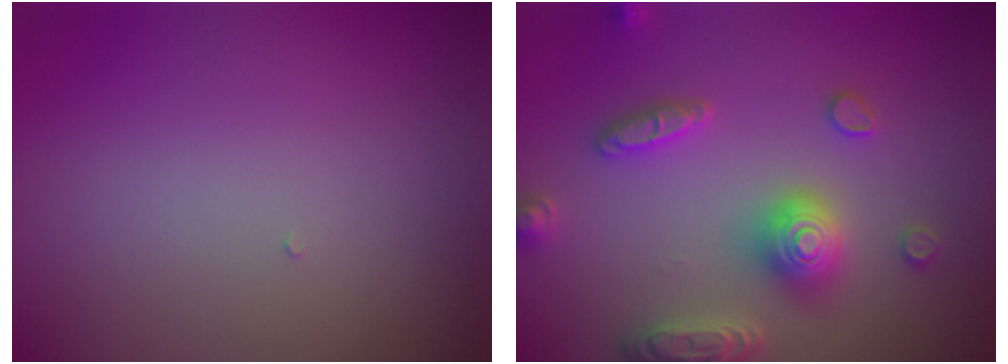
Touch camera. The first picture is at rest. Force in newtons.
{"total": 5.4, "press": 5.4, "slide": 1.0}